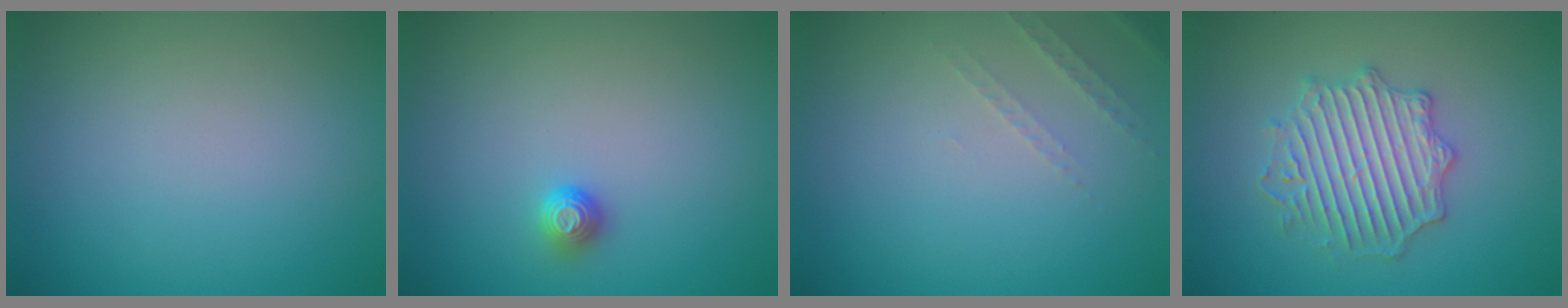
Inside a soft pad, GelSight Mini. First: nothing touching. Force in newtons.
{"total": 1.1, "press": 1.0, "slide": 0.4}
{"total": 1.3, "press": 1.2, "slide": 0.4}
{"total": 4.1, "press": 4.1, "slide": 0.6}